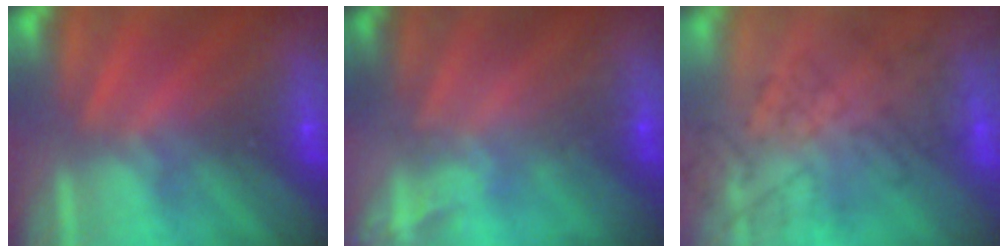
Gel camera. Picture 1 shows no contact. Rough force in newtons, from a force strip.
{"total": 2.2}
{"total": 4.5}